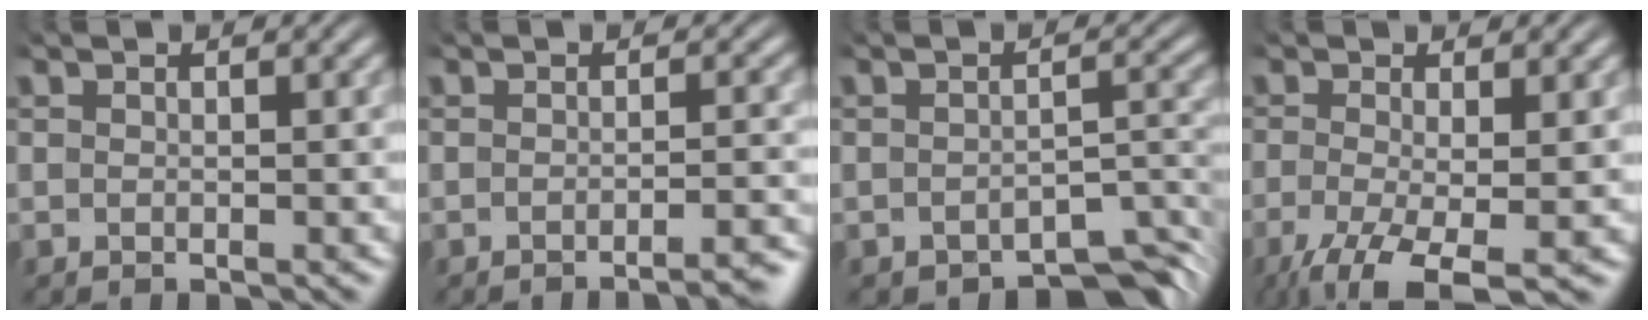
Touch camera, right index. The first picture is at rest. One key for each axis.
{"total": 4.0, "fx": -3.5, "fy": 0.6, "fz": 1.7, "tx": -0.017, "ty": -0.001, "tz": -0.058}
{"total": 5.8, "fx": -4.8, "fy": 1.9, "fz": 2.6, "tx": -0.020, "ty": -0.010, "tz": -0.069}
{"total": 5.4, "fx": -3.1, "fy": 2.2, "fz": 3.7, "tx": -0.088, "ty": -0.051, "tz": -0.028}